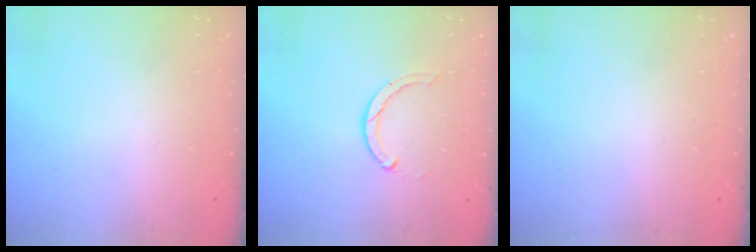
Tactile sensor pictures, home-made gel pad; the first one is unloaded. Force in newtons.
{"total": 2.3, "press": 2.3, "slide": 0.4}
{"total": 2.5, "press": 2.5, "slide": 0.2}